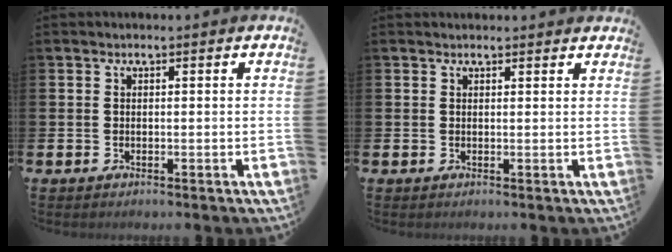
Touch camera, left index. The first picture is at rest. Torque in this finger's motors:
{"motor_torque": [0.84, -1.30, 0.11, 0.01]}